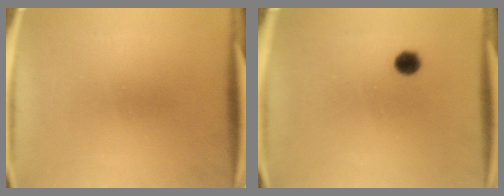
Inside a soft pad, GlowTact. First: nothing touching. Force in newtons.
{"total": 2.5}